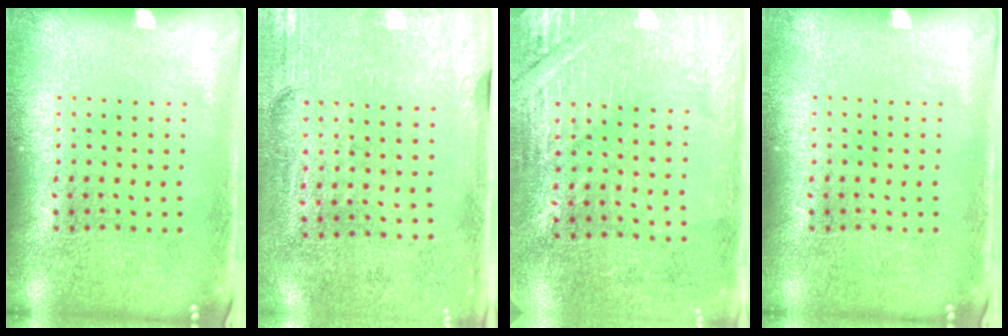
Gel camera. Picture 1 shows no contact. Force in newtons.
{"total": 2.9, "press": 2.5, "slide": 1.5}
{"total": 2.8, "press": 2.7, "slide": 0.9}
{"total": 0.0}